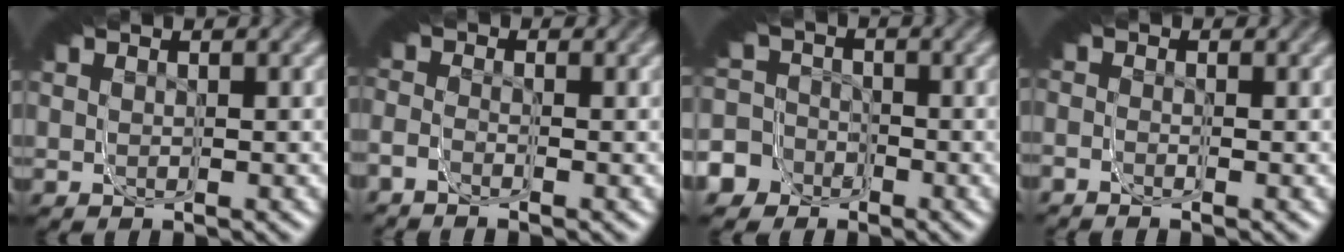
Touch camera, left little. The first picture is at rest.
{"total": 1.8, "force": [-0.6, 1.1, 1.3], "torque": [0.016, 0.007, -0.016]}
{"total": 14.5, "force": [-2.0, 12.5, 7.1], "torque": [-0.111, -0.036, -0.038]}
{"total": 0.7, "force": [-0.5, -0.4, 0.3], "torque": [0.021, -0.001, -0.007]}